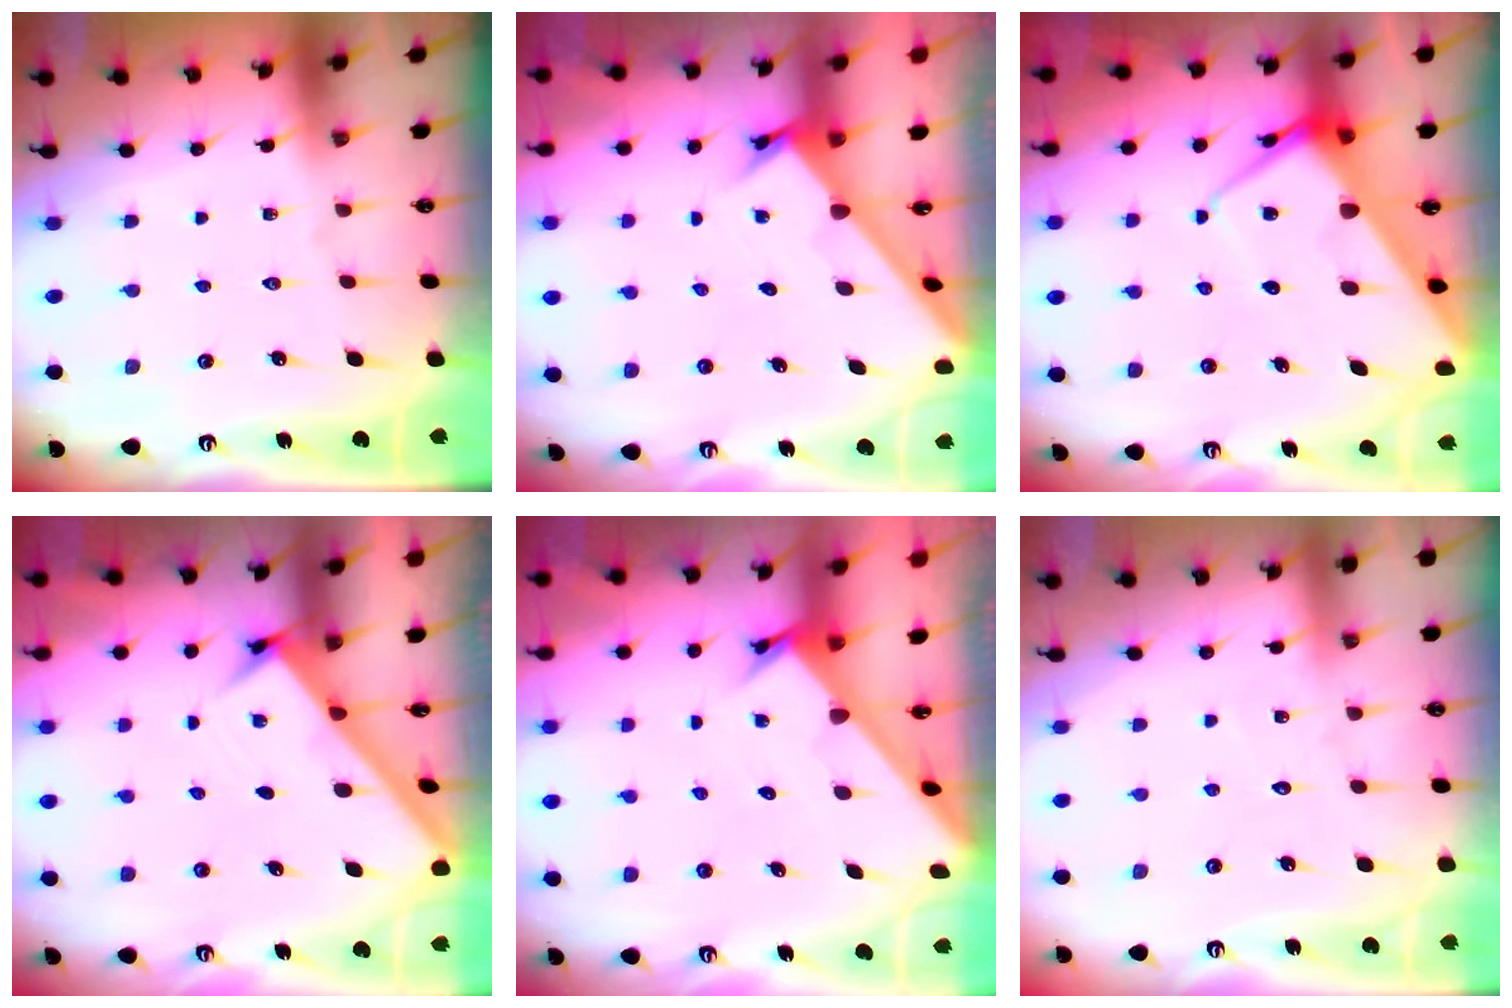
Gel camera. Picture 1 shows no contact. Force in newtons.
{"total": 2.1, "press": 2.1, "slide": 0.2}
{"total": 9.9, "press": 9.8, "slide": 0.9}
{"total": 2.9, "press": 2.9, "slide": 0.4}
{"total": 2.4, "press": 2.4, "slide": 0.2}
{"total": 2.6, "press": 2.6, "slide": 0.2}